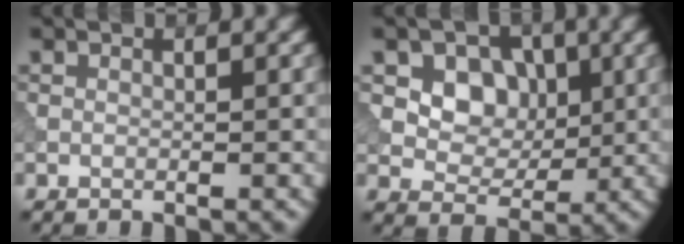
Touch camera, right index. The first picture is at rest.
{"total": 4.4, "force": [1.1, 3.6, 2.3], "torque": [-0.042, -0.004, 0.017]}